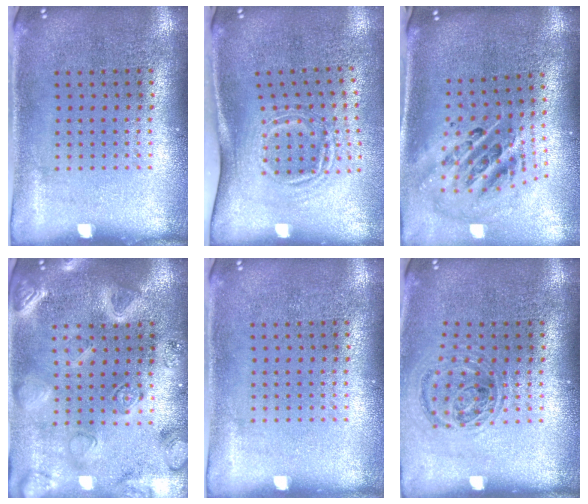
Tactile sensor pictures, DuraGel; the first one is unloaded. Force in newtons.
{"total": 1.7, "press": 1.2, "slide": 1.2}
{"total": 2.6, "press": 1.8, "slide": 2.0}
{"total": 3.0, "press": 2.9, "slide": 0.8}
{"total": 0.0}
{"total": 1.0, "press": 1.0, "slide": 0.1}